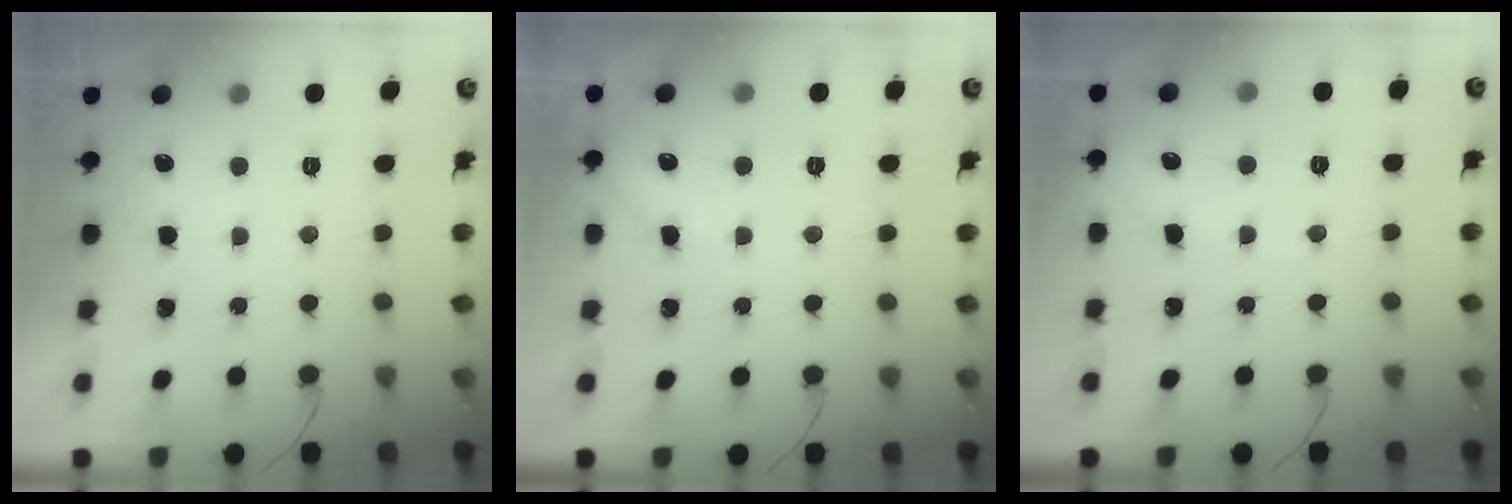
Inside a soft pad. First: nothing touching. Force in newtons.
{"total": 3.5, "press": 3.4, "slide": 0.6}
{"total": 3.5, "press": 3.5, "slide": 0.5}